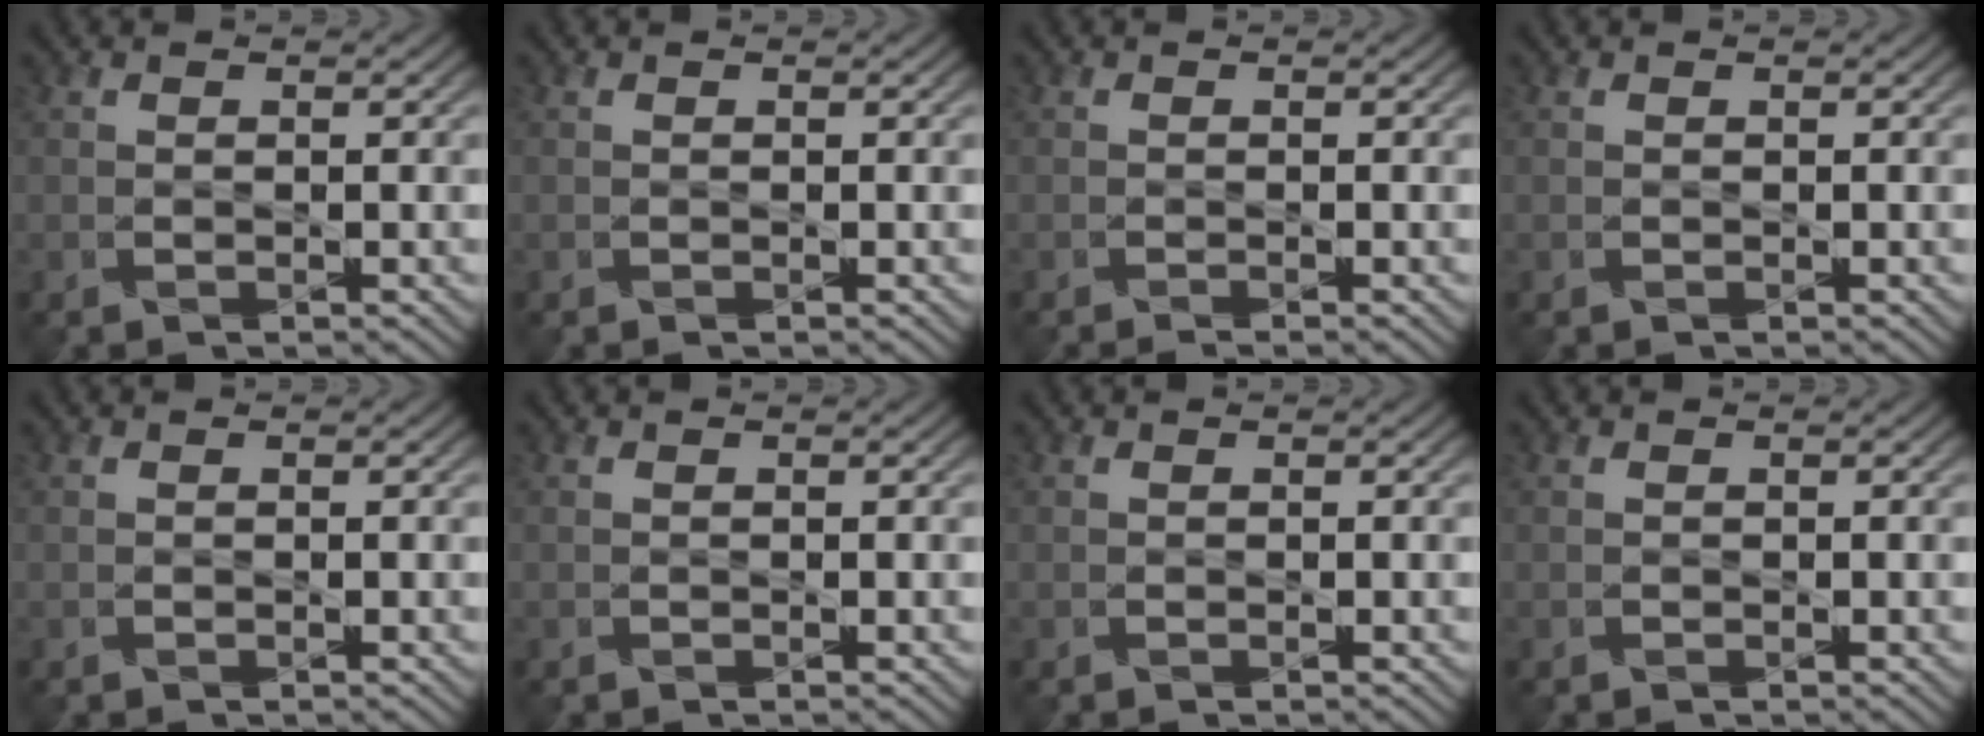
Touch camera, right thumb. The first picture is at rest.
{"total": 0.0}
{"total": 0.7, "force": [-0.5, -0.2, 0.4], "torque": [-0.006, -0.003, -0.012]}
{"total": 0.0}
{"total": 0.0}
{"total": 0.0}
{"total": 0.0}
{"total": 0.0}